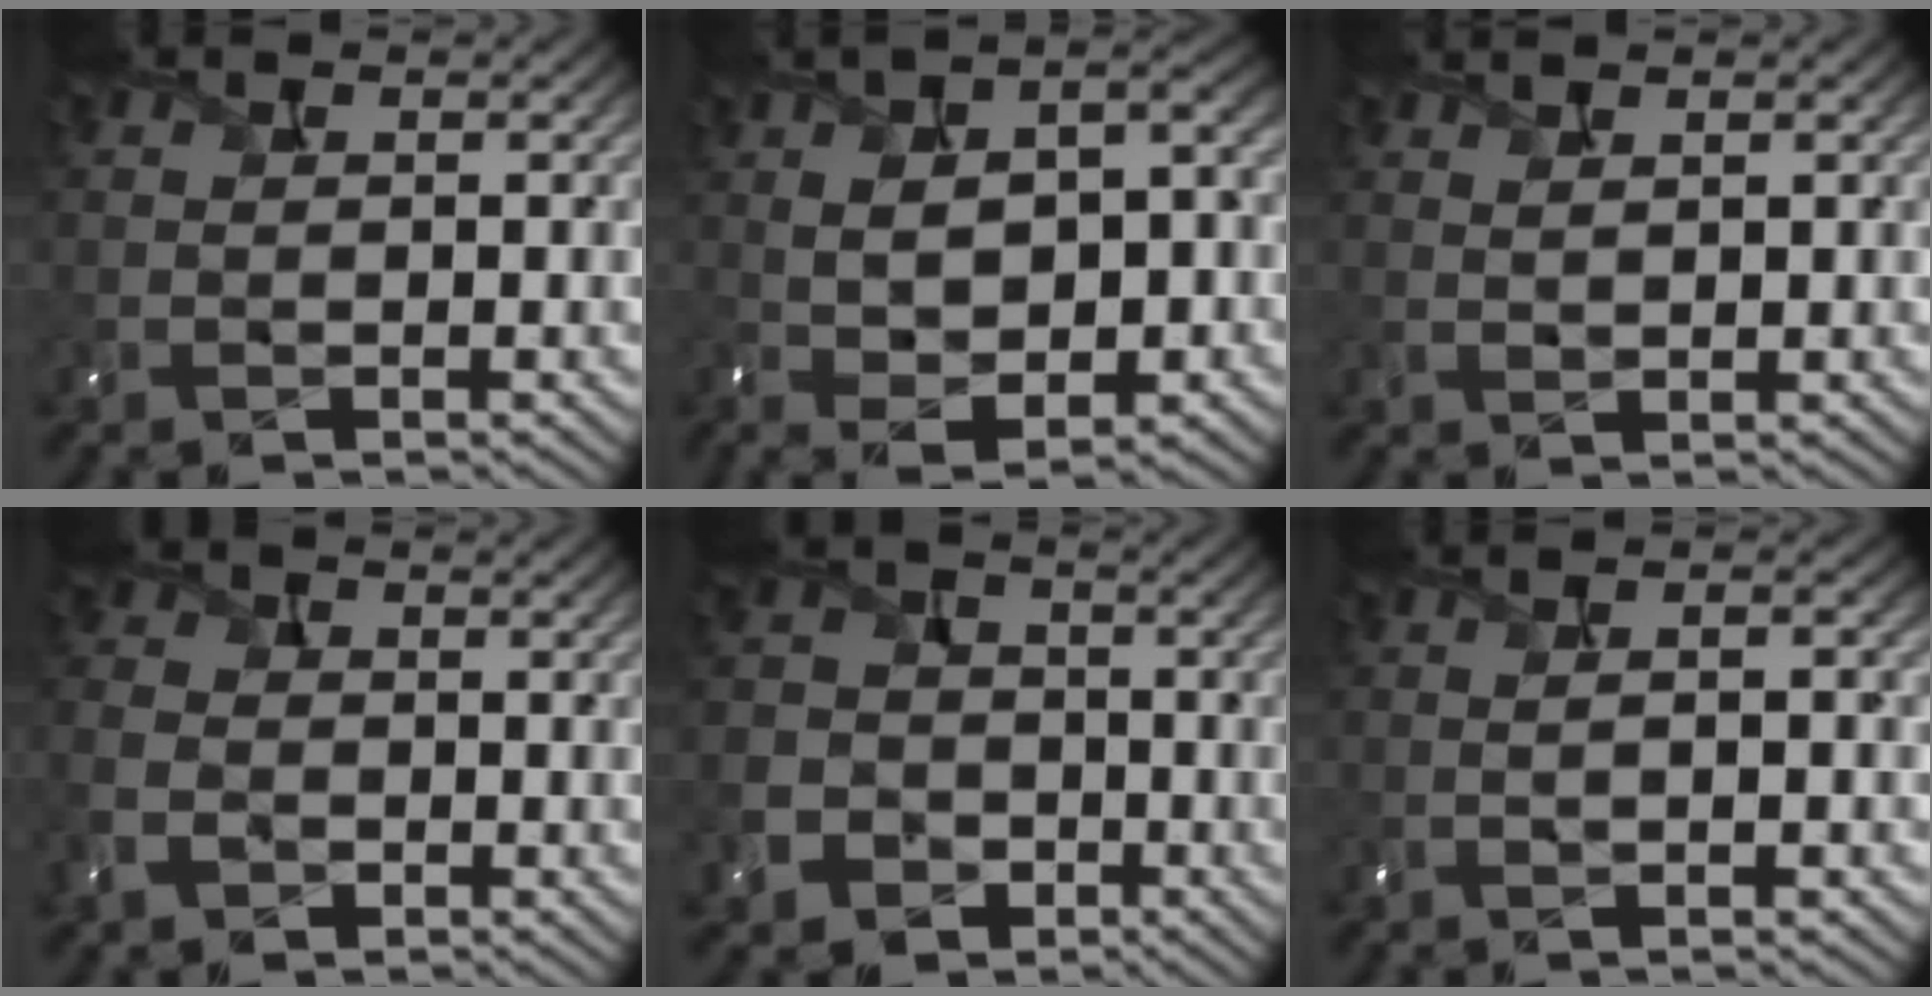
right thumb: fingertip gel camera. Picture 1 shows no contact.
{"total": 12.1, "force": [0.0, 6.3, 10.4], "torque": [-0.181, 0.001, 0.015]}
{"total": 1.9, "force": [1.6, 0.2, 1.1], "torque": [-0.020, -0.003, 0.026]}
{"total": 5.2, "force": [-2.4, 3.7, 2.8], "torque": [-0.087, -0.011, -0.057]}
{"total": 7.6, "force": [-3.7, 6.2, 2.5], "torque": [-0.073, -0.025, -0.085]}
{"total": 2.8, "force": [-0.2, 0.6, 2.8], "torque": [-0.042, 0.001, -0.010]}